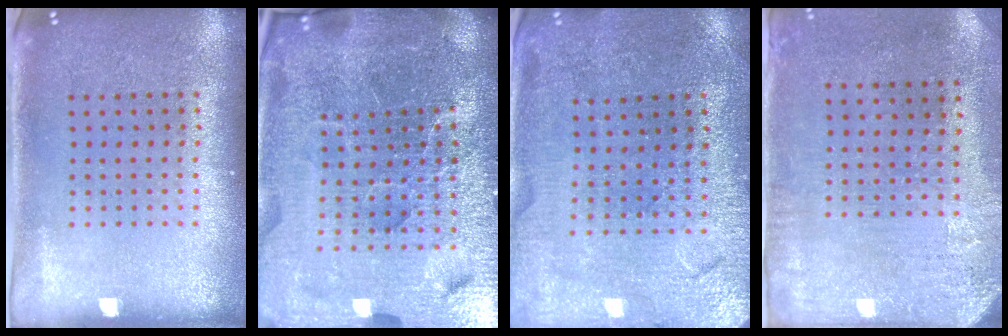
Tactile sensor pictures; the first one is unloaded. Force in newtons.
{"total": 7.0, "press": 6.1, "slide": 3.3}
{"total": 1.3, "press": 1.3, "slide": 0.1}
{"total": 3.3, "press": 2.6, "slide": 2.0}